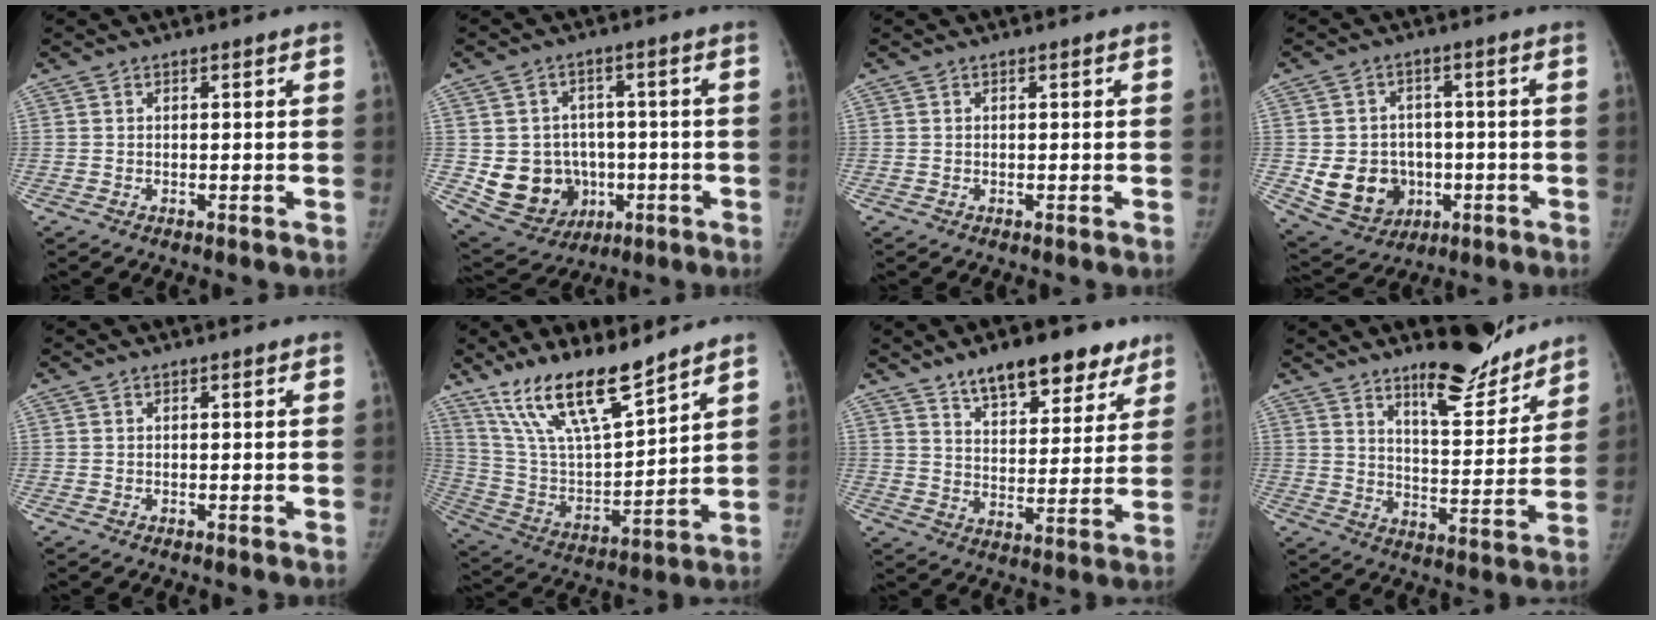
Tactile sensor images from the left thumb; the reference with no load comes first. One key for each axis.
{"total": 12.7, "fx": -1.9, "fy": 11.3, "fz": 5.5, "tx": -0.067, "ty": 0.012, "tz": -0.005}
{"total": 0.0}
{"total": 11.5, "fx": -1.9, "fy": 10.0, "fz": 5.4, "tx": -0.060, "ty": 0.006, "tz": -0.011}
{"total": 0.0}
{"total": 17.9, "fx": 13.4, "fy": 4.4, "fz": 11.0, "tx": -0.177, "ty": -0.067, "tz": 0.260}
{"total": 15.5, "fx": 10.7, "fy": 7.2, "fz": 8.7, "tx": -0.066, "ty": -0.048, "tz": 0.160}
{"total": 12.7, "fx": 10.4, "fy": 3.4, "fz": 6.5, "tx": -0.058, "ty": -0.081, "tz": 0.162}